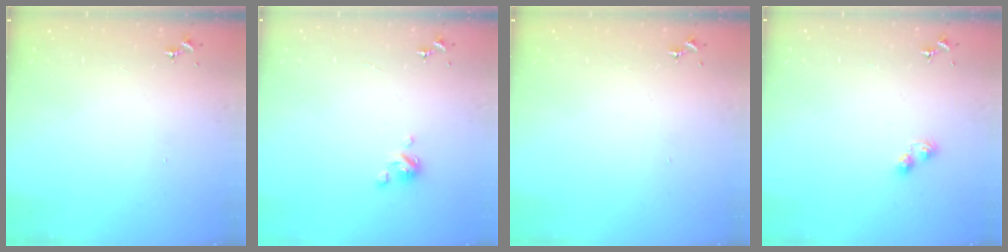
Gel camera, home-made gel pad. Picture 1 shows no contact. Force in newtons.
{"total": 4.3, "press": 4.3, "slide": 0.3}
{"total": 0.0}
{"total": 3.9, "press": 3.8, "slide": 0.5}